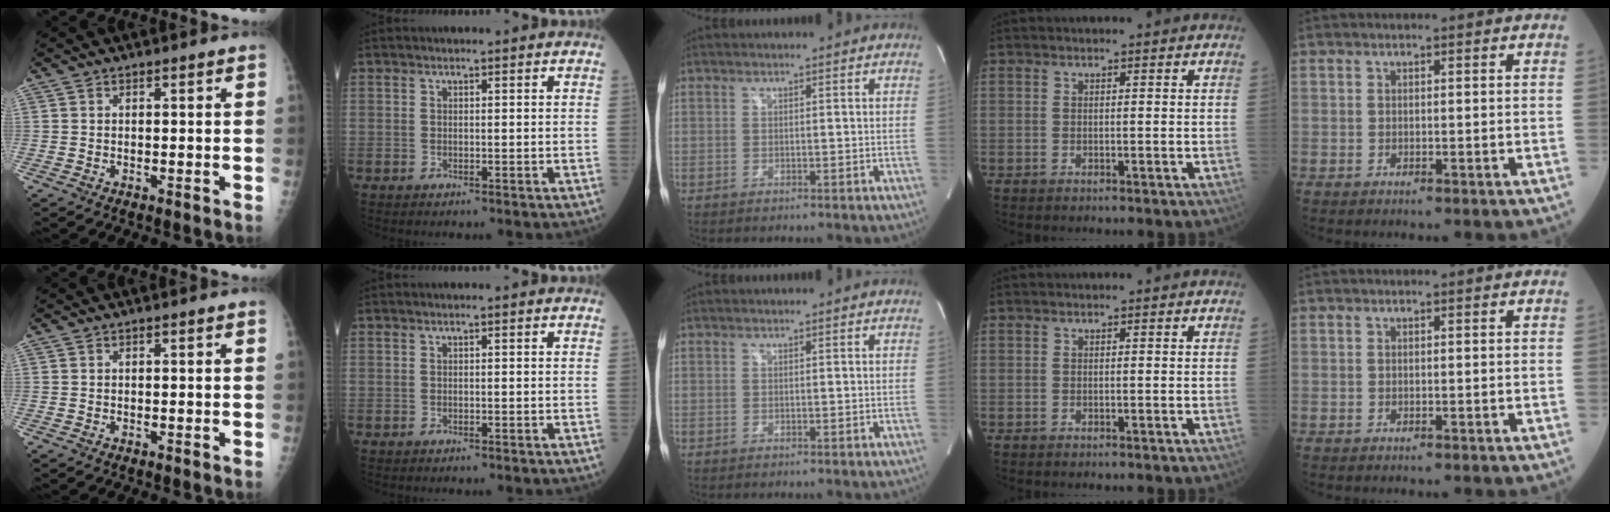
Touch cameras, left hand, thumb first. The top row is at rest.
{}